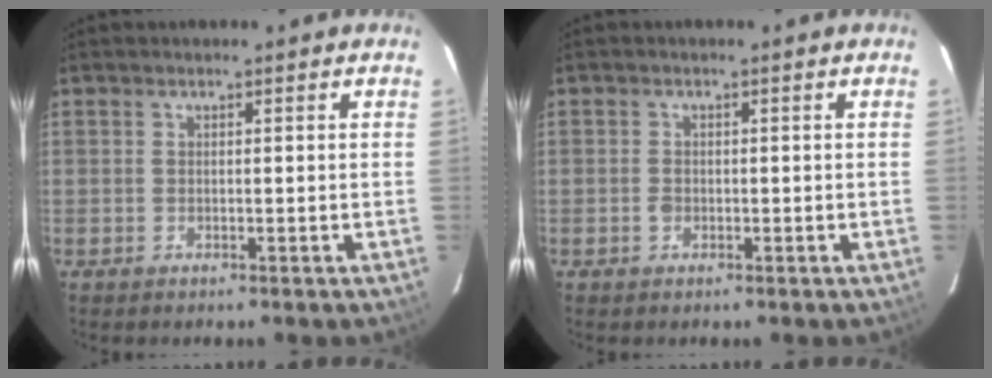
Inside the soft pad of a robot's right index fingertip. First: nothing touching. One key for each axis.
{"total": 1.3, "fx": -0.5, "fy": 1.0, "fz": 0.8, "tx": -0.014, "ty": 0.002, "tz": -0.010}